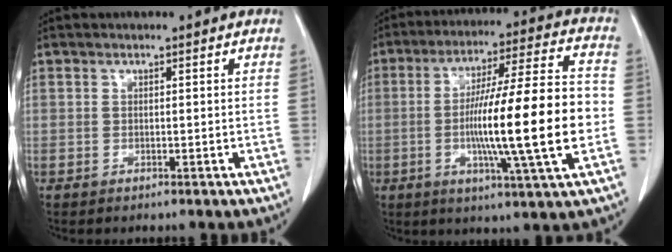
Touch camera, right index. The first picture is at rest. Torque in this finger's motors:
{"motor_torque": [1.48, -0.58, 0.90, 0.16]}